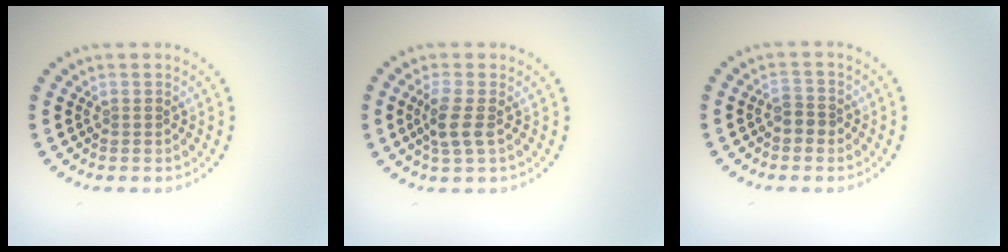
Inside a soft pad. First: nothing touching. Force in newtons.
{"total": 2.4, "press": 2.2, "slide": 1.1}
{"total": 1.6, "press": 1.5, "slide": 0.6}